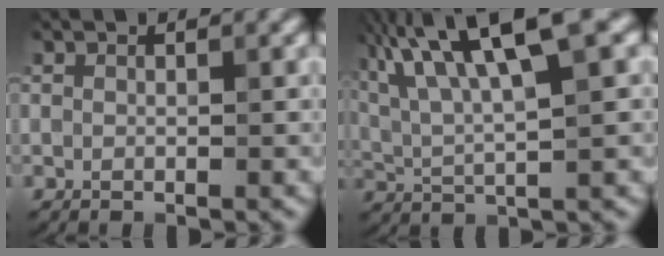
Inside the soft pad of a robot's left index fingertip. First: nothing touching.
{"total": 12.6, "force": [5.7, 3.4, 10.7], "torque": [-0.182, 0.027, 0.092]}